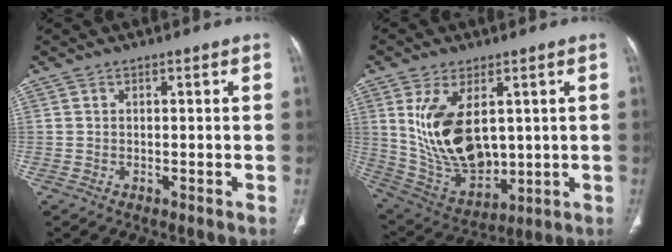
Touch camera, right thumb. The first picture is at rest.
{"total": 16.5, "force": [3.3, 9.5, 13.1], "torque": [-0.223, -0.018, 0.091]}